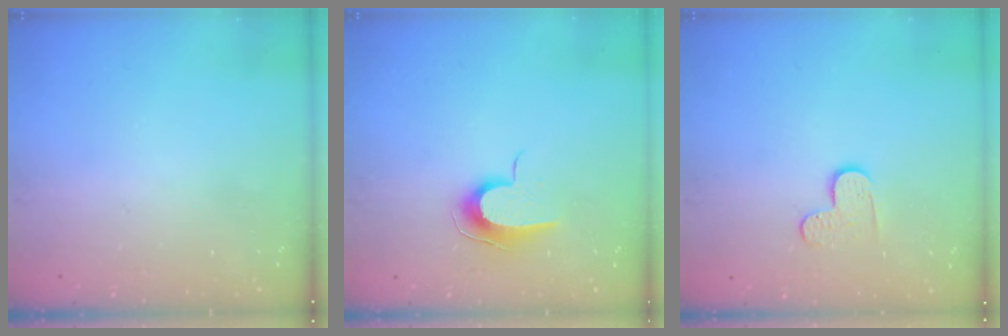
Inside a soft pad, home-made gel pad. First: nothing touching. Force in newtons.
{"total": 8.3, "press": 8.2, "slide": 0.8}
{"total": 6.1, "press": 6.1, "slide": 0.6}